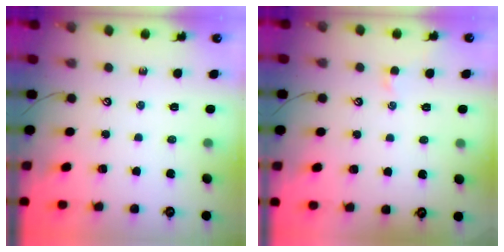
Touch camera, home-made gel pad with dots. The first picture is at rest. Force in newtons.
{"total": 0.0}